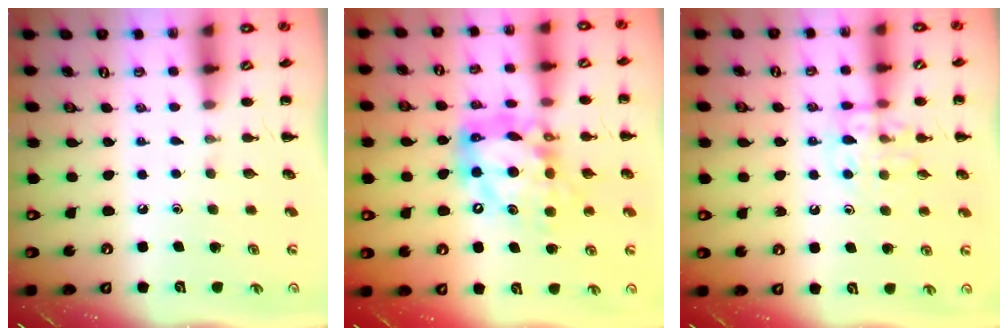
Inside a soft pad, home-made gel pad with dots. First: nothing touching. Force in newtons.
{"total": 16.2, "press": 15.6, "slide": 4.3}
{"total": 11.0, "press": 10.9, "slide": 1.4}